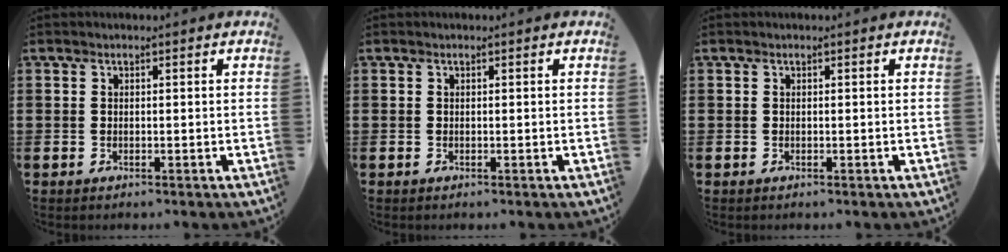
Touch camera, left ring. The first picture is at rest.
{"total": 0.0}
{"total": 0.0}